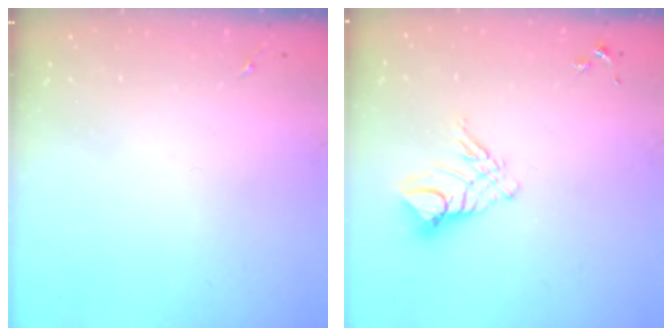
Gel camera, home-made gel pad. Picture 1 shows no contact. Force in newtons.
{"total": 10.4, "press": 10.3, "slide": 0.7}